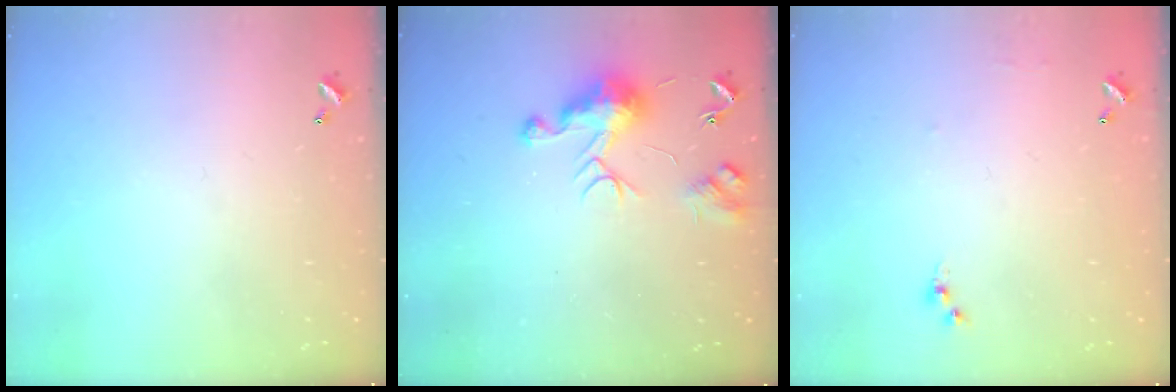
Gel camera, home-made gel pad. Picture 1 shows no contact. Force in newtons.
{"total": 9.0, "press": 9.0, "slide": 0.5}
{"total": 4.8, "press": 4.7, "slide": 0.5}